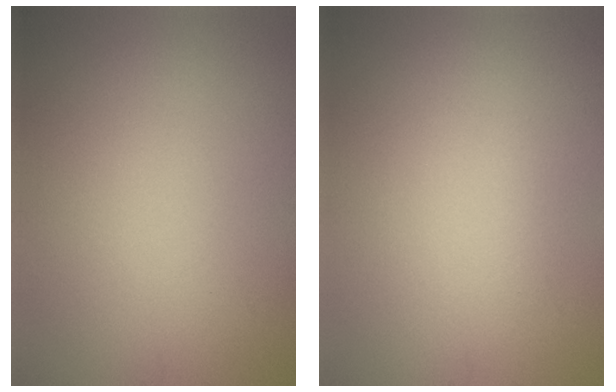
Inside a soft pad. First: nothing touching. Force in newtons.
{"total": 0.6, "press": 0.6, "slide": 0.0}